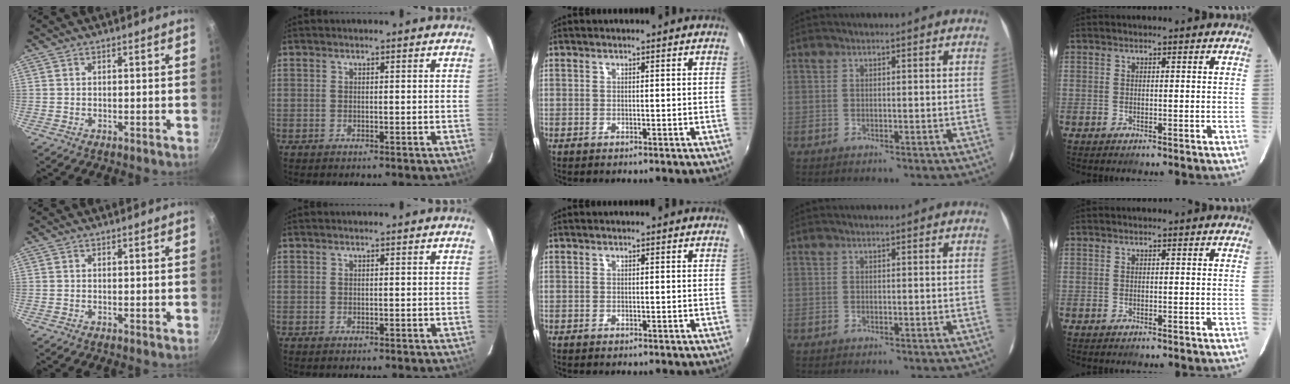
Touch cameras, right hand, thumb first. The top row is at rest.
{}